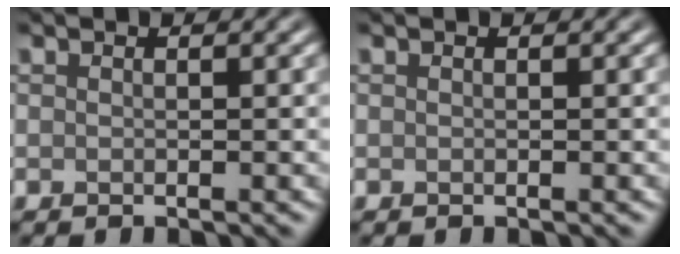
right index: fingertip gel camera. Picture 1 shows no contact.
{"total": 0.0}